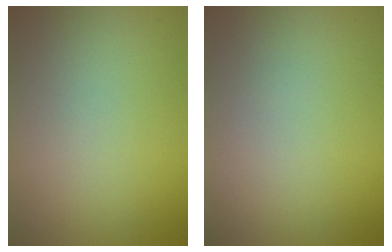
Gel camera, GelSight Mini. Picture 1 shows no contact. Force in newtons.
{"total": 0.0}